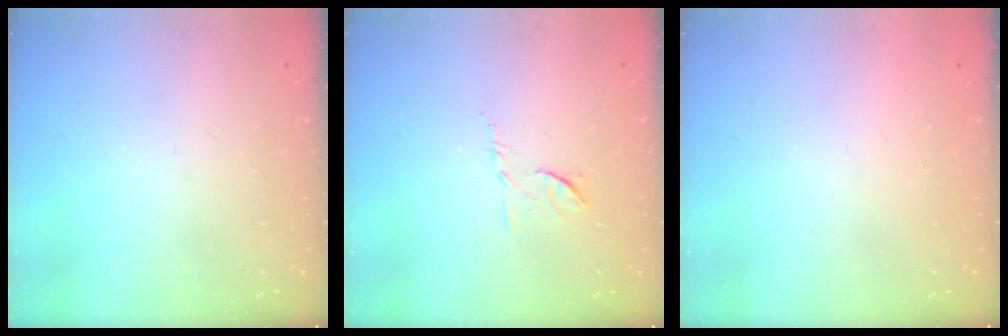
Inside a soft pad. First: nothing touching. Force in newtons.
{"total": 6.6, "press": 6.5, "slide": 0.9}
{"total": 1.6, "press": 1.5, "slide": 0.1}